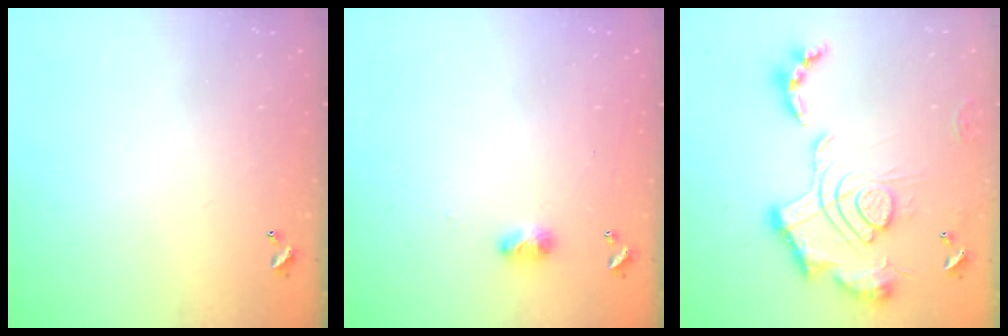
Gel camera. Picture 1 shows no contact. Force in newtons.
{"total": 4.1, "press": 4.1, "slide": 0.5}
{"total": 2.5, "press": 1.9, "slide": 1.7}